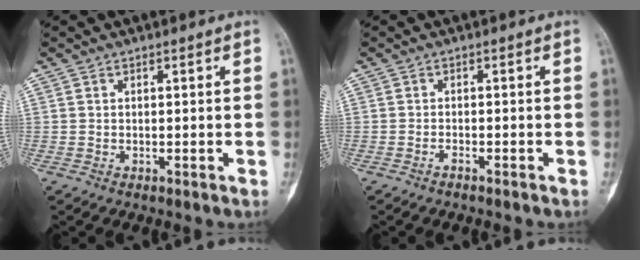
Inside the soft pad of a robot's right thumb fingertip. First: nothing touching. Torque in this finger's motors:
{"motor_torque": [-0.34, 0.05, 0.04, 0.29, 0.03]}